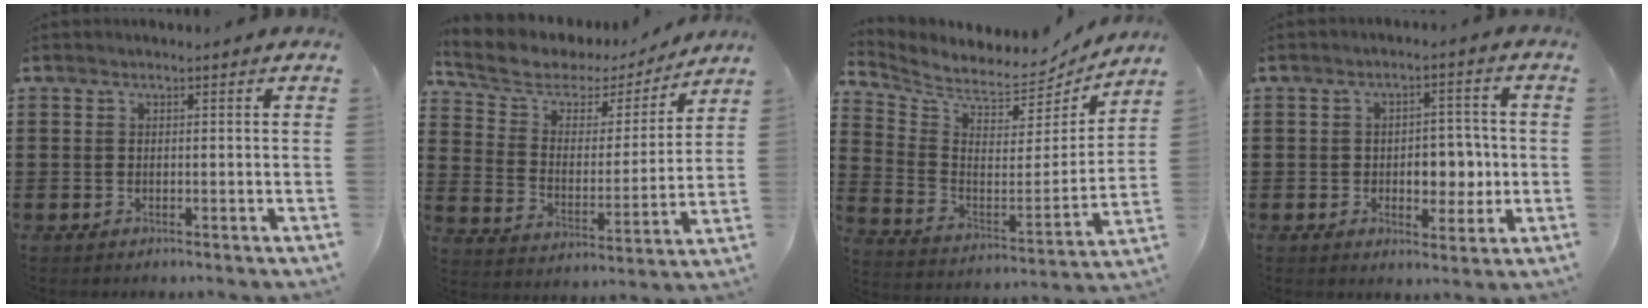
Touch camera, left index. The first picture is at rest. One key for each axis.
{"total": 6.1, "fx": 4.7, "fy": 3.3, "fz": 2.1, "tx": -0.074, "ty": -0.024, "tz": 0.078}
{"total": 5.9, "fx": 5.7, "fy": 1.0, "fz": 1.1, "tx": -0.057, "ty": -0.062, "tz": 0.095}
{"total": 5.9, "fx": -0.7, "fy": 3.7, "fz": 4.5, "tx": -0.064, "ty": -0.001, "tz": -0.021}